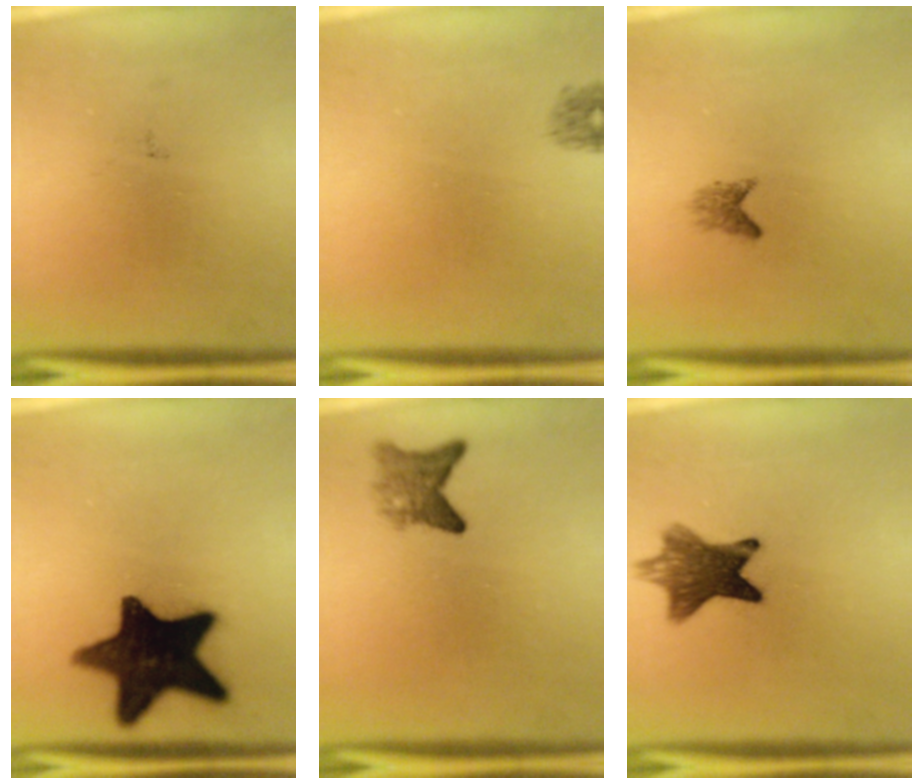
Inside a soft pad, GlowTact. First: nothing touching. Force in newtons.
{"total": 1.0}
{"total": 1.4}
{"total": 17.8}
{"total": 3.1}
{"total": 8.9}